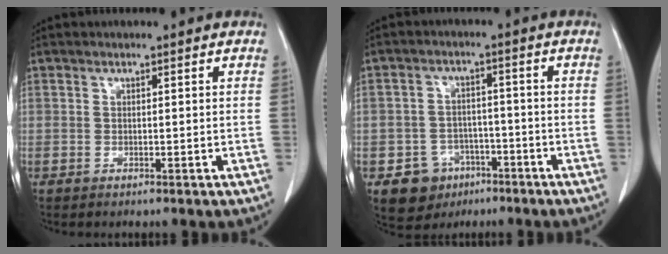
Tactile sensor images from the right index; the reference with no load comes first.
{"total": 6.9, "force": [-3.6, 5.7, 1.4], "torque": [-0.020, 0.011, -0.049]}